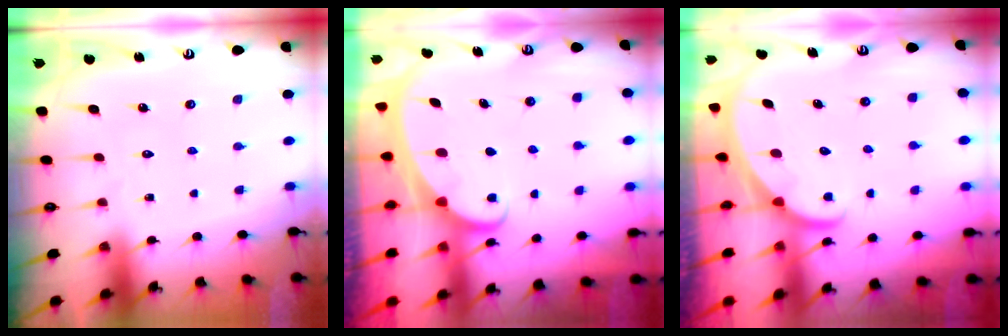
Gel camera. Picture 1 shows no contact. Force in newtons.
{"total": 2.0, "press": 2.0, "slide": 0.3}
{"total": 1.8, "press": 1.8, "slide": 0.1}